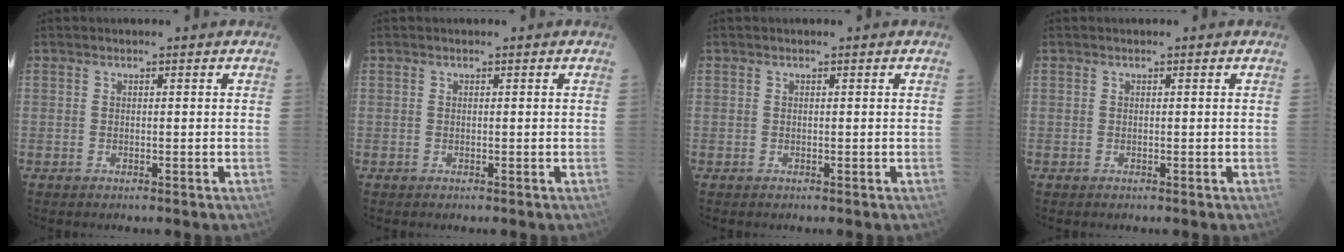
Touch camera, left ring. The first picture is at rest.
{"total": 0.0}
{"total": 0.0}
{"total": 0.0}